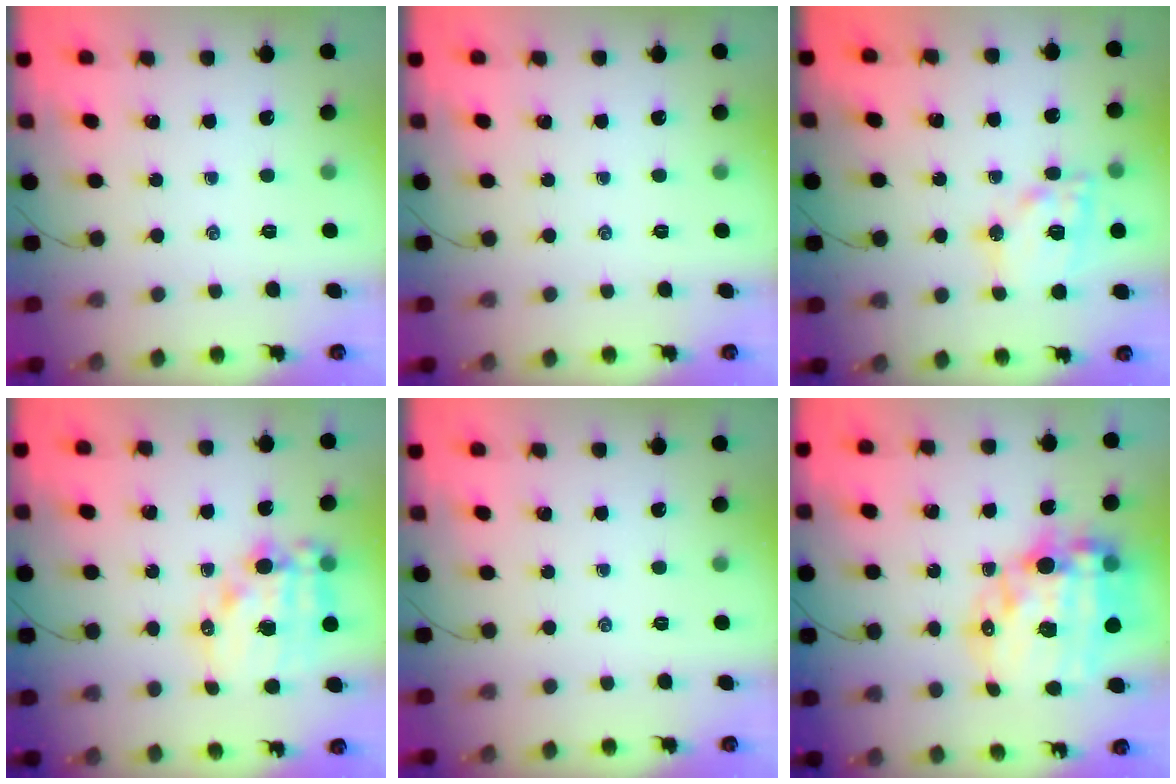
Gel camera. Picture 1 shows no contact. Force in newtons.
{"total": 0.0}
{"total": 15.0, "press": 14.7, "slide": 2.8}
{"total": 14.9, "press": 14.5, "slide": 3.4}
{"total": 0.0}
{"total": 25.0, "press": 24.4, "slide": 5.6}